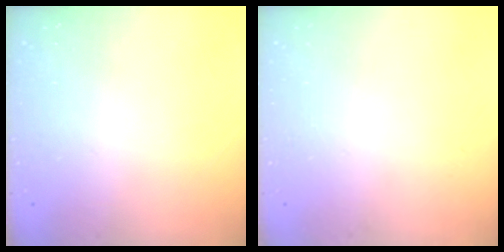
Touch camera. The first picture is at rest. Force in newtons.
{"total": 0.0}